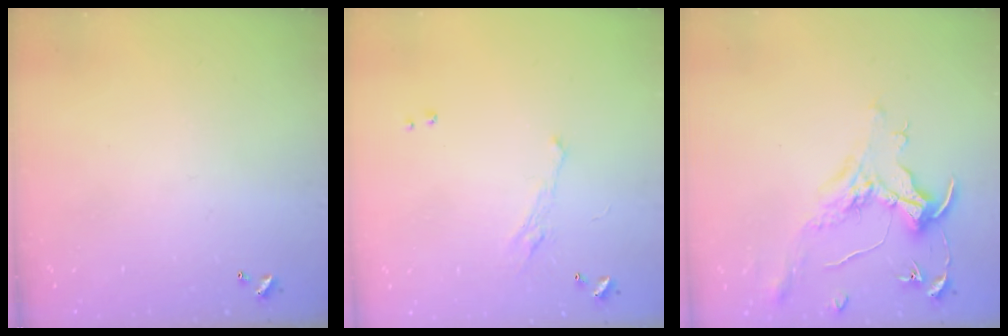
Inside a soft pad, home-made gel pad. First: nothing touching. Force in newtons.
{"total": 2.0, "press": 1.9, "slide": 0.7}
{"total": 1.5, "press": 1.3, "slide": 0.7}